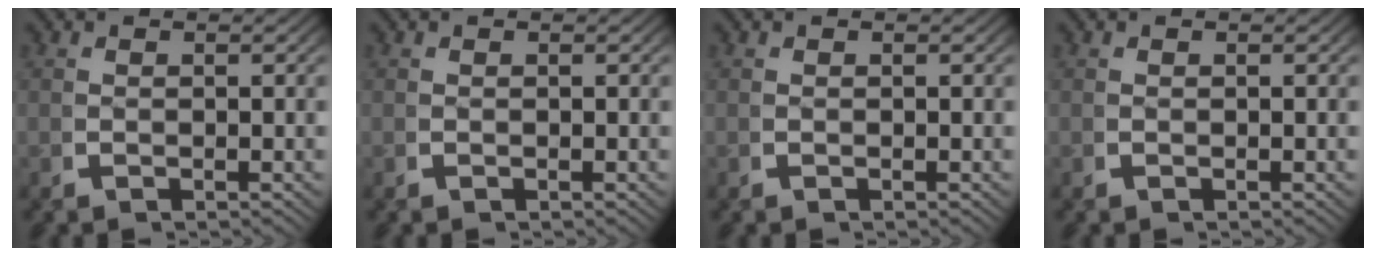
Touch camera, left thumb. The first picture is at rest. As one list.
[{"total": 0.0}, {"total": 0.0}, {"total": 0.0}]